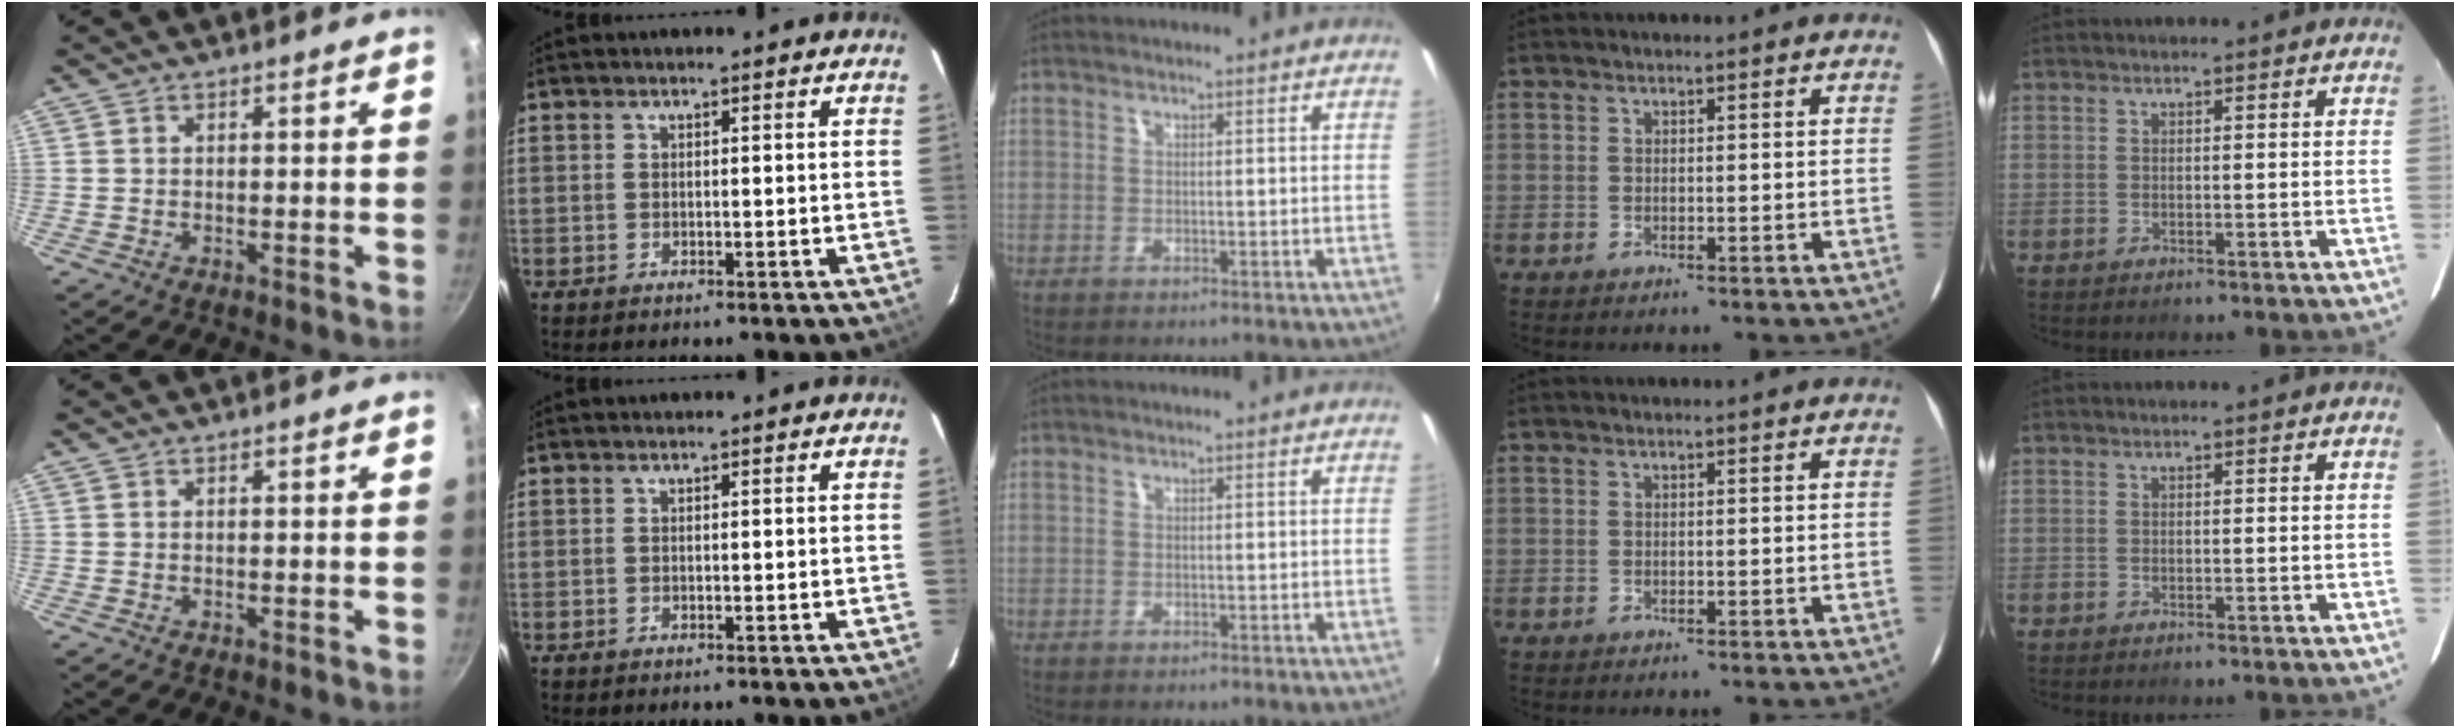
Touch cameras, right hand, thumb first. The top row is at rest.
{}